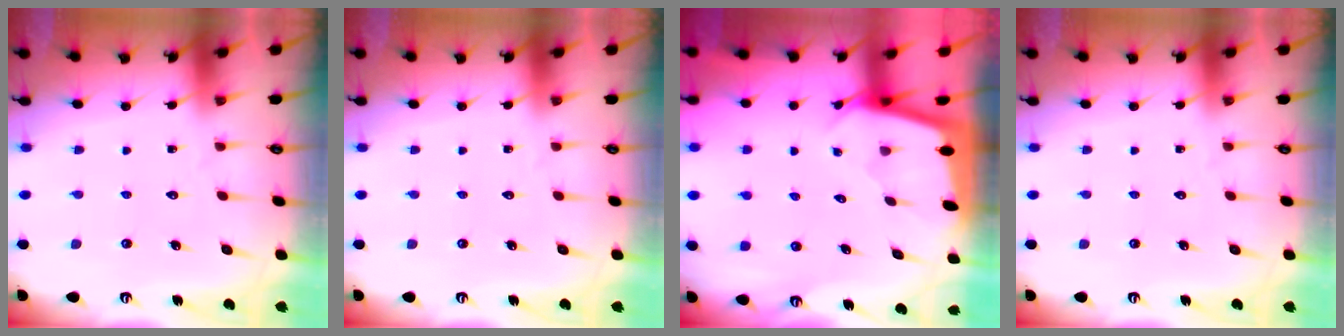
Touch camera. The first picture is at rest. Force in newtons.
{"total": 0.0}
{"total": 1.9, "press": 1.9, "slide": 0.2}
{"total": 0.0}